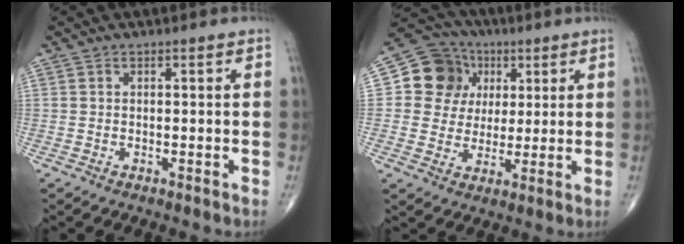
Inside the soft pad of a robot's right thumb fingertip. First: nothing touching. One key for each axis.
{"total": 11.8, "fx": 3.1, "fy": 10.6, "fz": 4.1, "tx": -0.034, "ty": 0.003, "tz": 0.047}